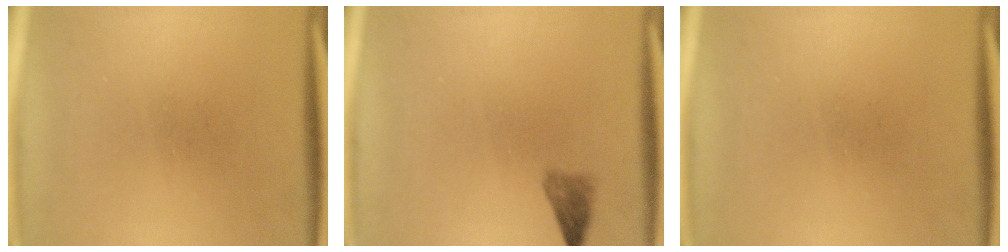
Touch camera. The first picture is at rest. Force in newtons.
{"total": 1.7}
{"total": 0.0}